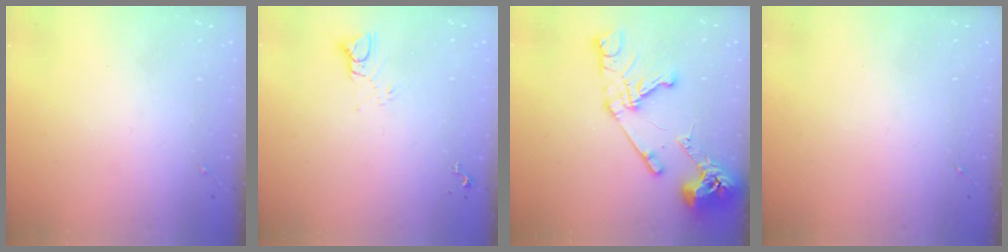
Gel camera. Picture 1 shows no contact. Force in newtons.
{"total": 3.9, "press": 3.9, "slide": 0.3}
{"total": 17.0, "press": 16.9, "slide": 1.9}
{"total": 0.0}